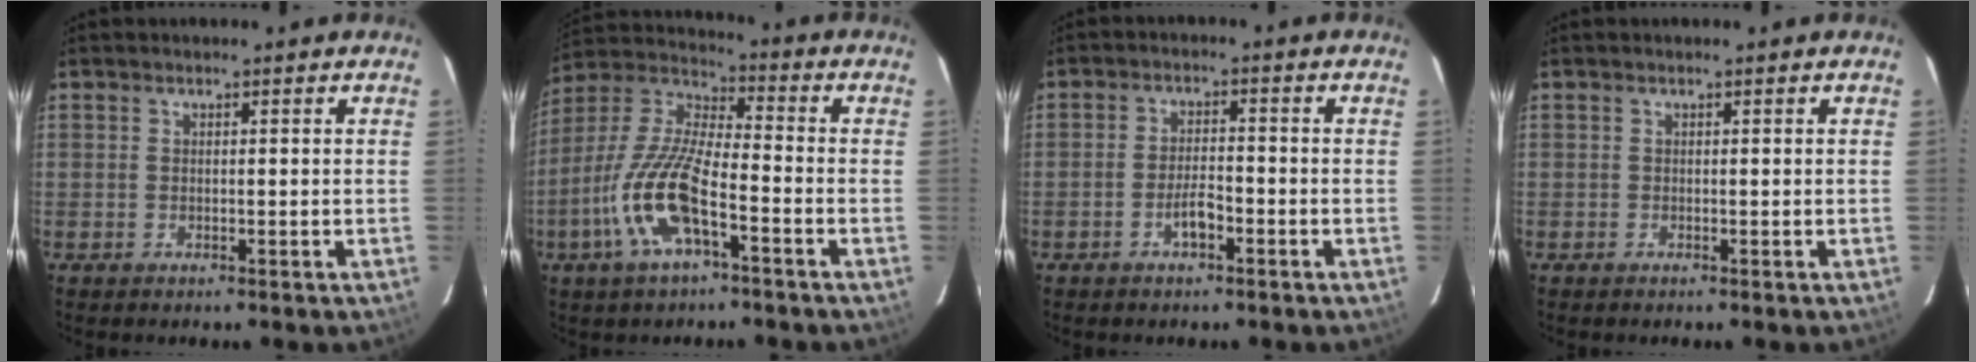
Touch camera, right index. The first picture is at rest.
{"total": 14.8, "force": [-6.4, 4.2, 12.7], "torque": [-0.271, -0.008, -0.130]}
{"total": 3.8, "force": [-2.1, 1.3, 2.9], "torque": [-0.061, 0.005, -0.036]}
{"total": 0.0}